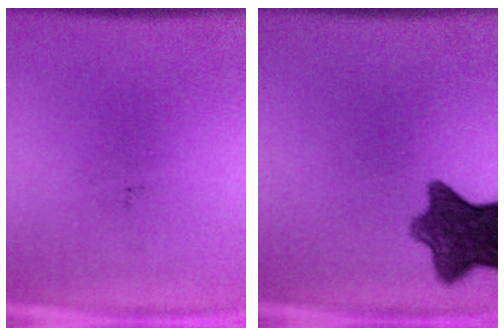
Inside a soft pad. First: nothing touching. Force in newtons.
{"total": 9.5}